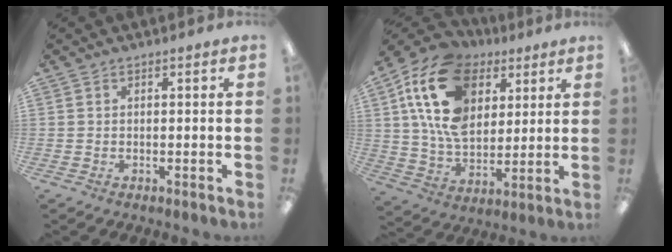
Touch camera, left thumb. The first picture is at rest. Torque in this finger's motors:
{"motor_torque": [0.17, 1.18, 1.77, -1.00, 0.23]}